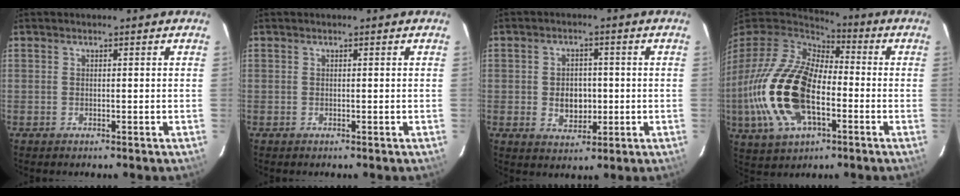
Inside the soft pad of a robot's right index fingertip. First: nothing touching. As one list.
[{"total": 0.0}, {"total": 5.6, "force": [-0.5, 4.3, 3.6], "torque": [-0.066, 0.003, -0.002]}, {"total": 23.5, "force": [-4.8, 13.0, 19.0], "torque": [-0.421, -0.020, -0.085]}]